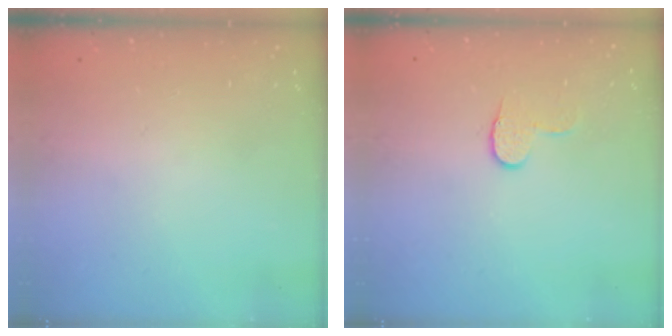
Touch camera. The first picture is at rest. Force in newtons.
{"total": 6.3, "press": 6.3, "slide": 0.4}